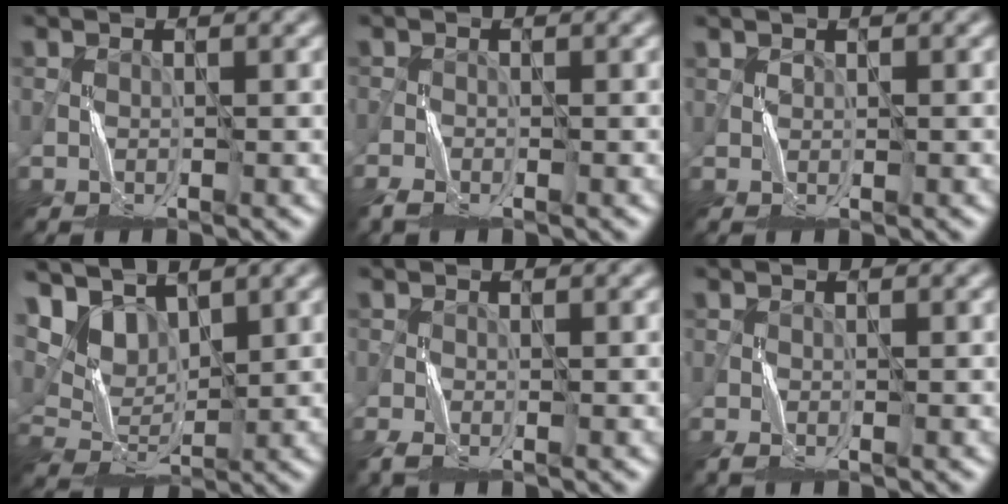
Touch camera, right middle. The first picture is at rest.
{"total": 2.0, "force": [-1.6, 0.6, 1.1], "torque": [-0.029, -0.004, -0.034]}
{"total": 0.6, "force": [0.5, 0.3, 0.4], "torque": [-0.009, 0.000, 0.011]}
{"total": 5.0, "force": [3.5, 2.6, 2.4], "torque": [-0.062, -0.006, 0.061]}
{"total": 1.8, "force": [-1.1, 0.6, 1.3], "torque": [-0.037, -0.005, -0.023]}
{"total": 1.1, "force": [-0.6, 0.3, 0.9], "torque": [-0.027, -0.004, -0.012]}